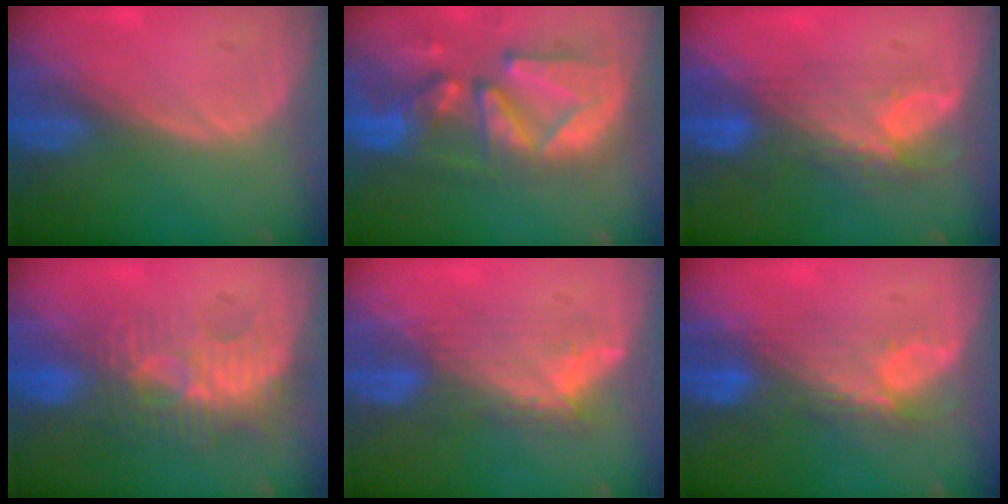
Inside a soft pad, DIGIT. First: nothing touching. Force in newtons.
{"total": 12.7, "press": 11.2, "slide": 6.1}
{"total": 7.8, "press": 6.8, "slide": 3.8}
{"total": 9.4, "press": 8.4, "slide": 4.3}
{"total": 6.9, "press": 6.6, "slide": 2.2}
{"total": 7.6, "press": 6.7, "slide": 3.5}